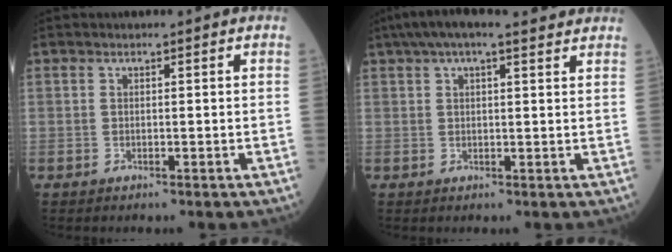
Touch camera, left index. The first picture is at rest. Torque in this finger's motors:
{"motor_torque": [0.97, -1.17, 0.36, 0.04]}